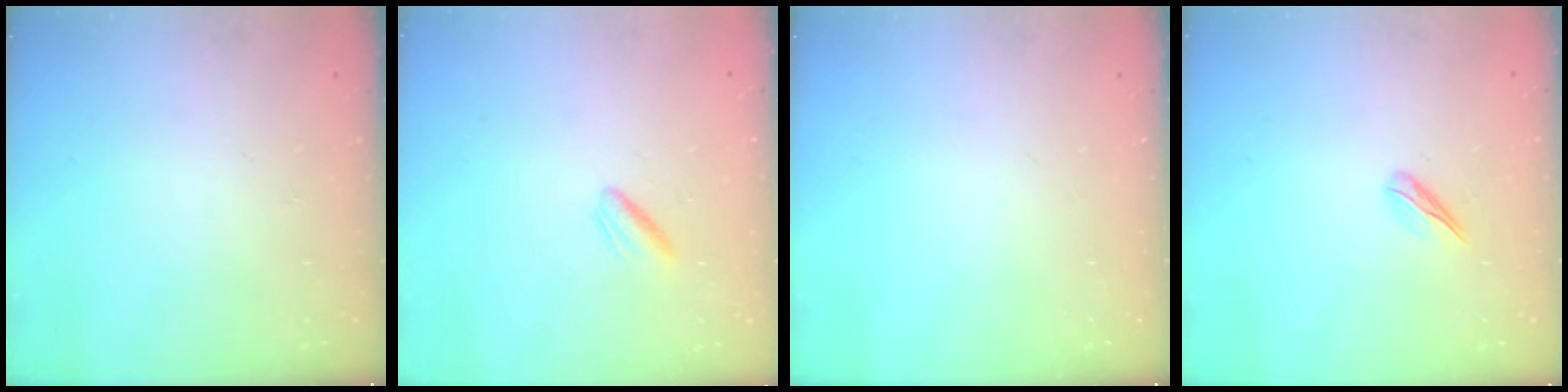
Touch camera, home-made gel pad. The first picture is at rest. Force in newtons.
{"total": 2.1, "press": 1.8, "slide": 1.1}
{"total": 0.0}
{"total": 3.6, "press": 3.5, "slide": 1.1}